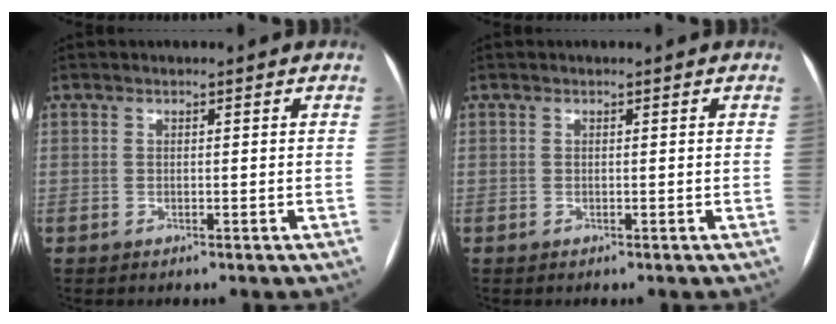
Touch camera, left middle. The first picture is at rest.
{"total": 0.0}